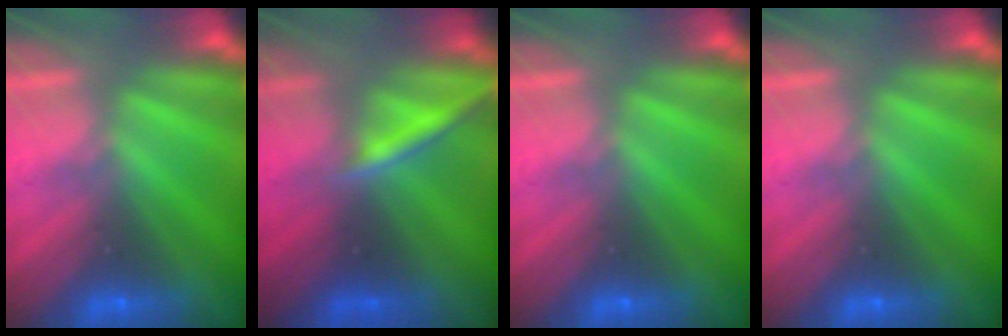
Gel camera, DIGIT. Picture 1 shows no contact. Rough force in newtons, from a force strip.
{"total": 2.2}
{"total": 0.0}
{"total": 0.0}